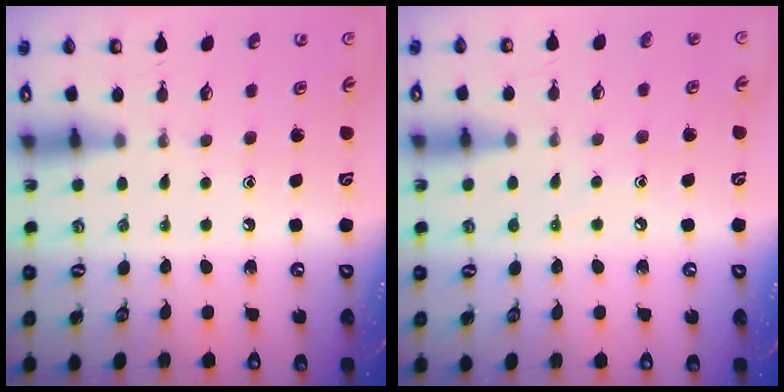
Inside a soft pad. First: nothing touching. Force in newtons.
{"total": 6.1, "press": 6.1, "slide": 0.7}